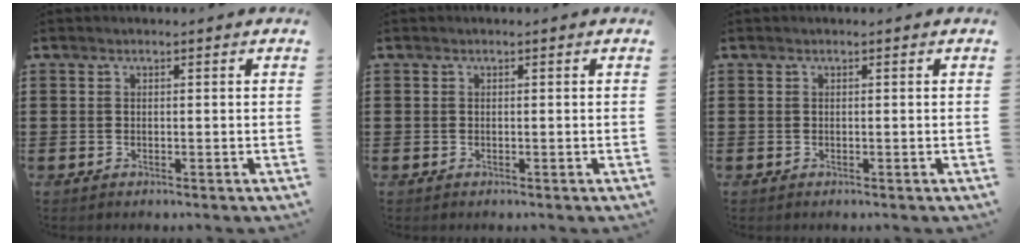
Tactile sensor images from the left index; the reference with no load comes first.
{"total": 0.0}
{"total": 0.0}